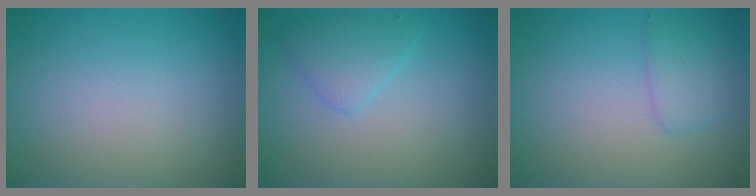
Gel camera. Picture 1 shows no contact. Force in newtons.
{"total": 2.1, "press": 2.1, "slide": 0.0}
{"total": 1.7, "press": 1.7, "slide": 0.1}